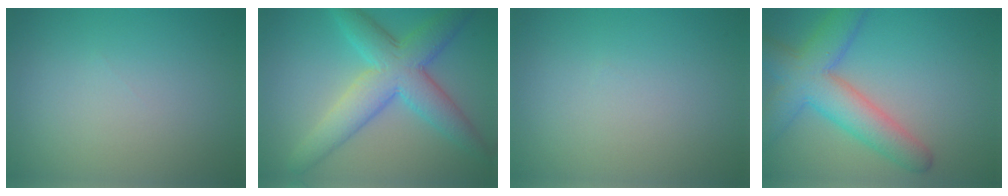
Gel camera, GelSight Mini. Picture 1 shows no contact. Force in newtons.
{"total": 7.3, "press": 7.3, "slide": 0.2}
{"total": 0.0}
{"total": 7.0, "press": 7.0, "slide": 0.4}